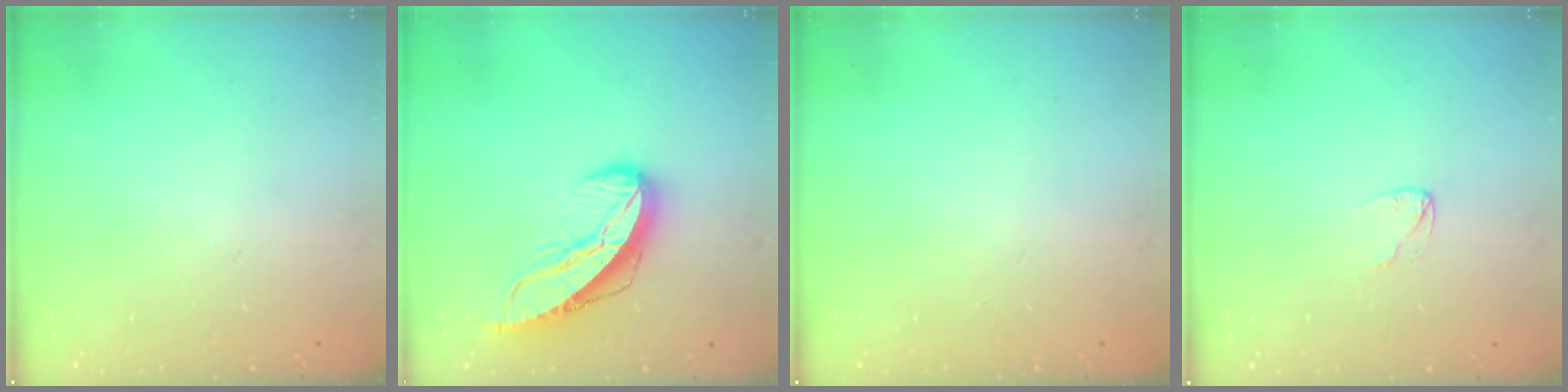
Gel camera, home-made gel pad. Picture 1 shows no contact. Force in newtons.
{"total": 9.9, "press": 9.9, "slide": 0.7}
{"total": 0.0}
{"total": 3.6, "press": 3.6, "slide": 0.3}